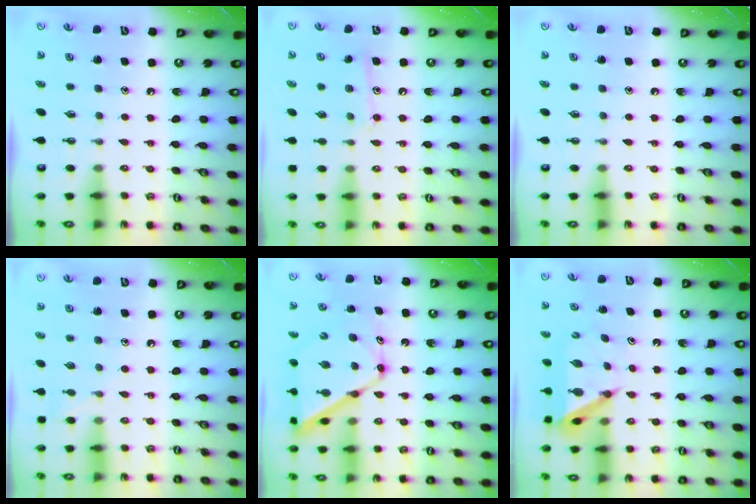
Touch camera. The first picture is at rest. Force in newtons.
{"total": 9.0, "press": 9.0, "slide": 0.7}
{"total": 0.0}
{"total": 5.2, "press": 5.2, "slide": 0.5}
{"total": 13.0, "press": 13.0, "slide": 1.3}
{"total": 6.4, "press": 6.4, "slide": 0.5}